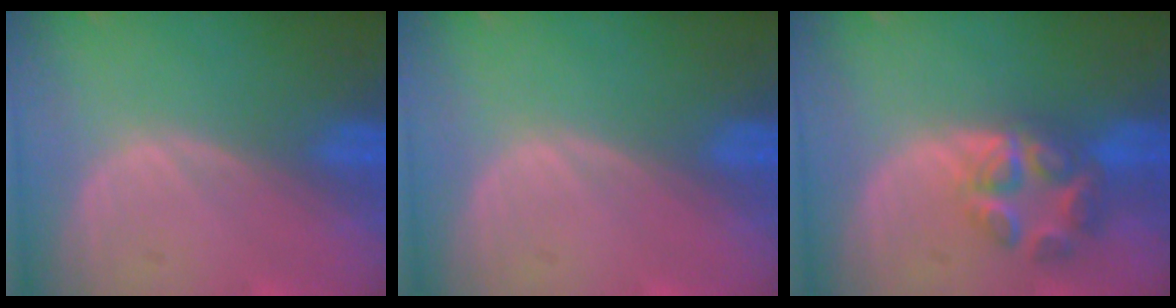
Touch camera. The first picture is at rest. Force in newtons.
{"total": 0.0}
{"total": 6.8, "press": 5.8, "slide": 3.6}